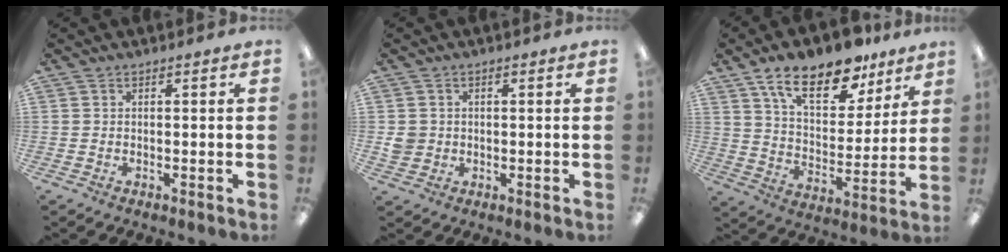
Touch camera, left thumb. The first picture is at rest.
{"total": 3.4, "force": [0.0, 3.3, 0.7], "torque": [-0.009, 0.005, 0.000]}
{"total": 17.4, "force": [12.3, 7.6, 9.7], "torque": [-0.158, -0.062, 0.211]}